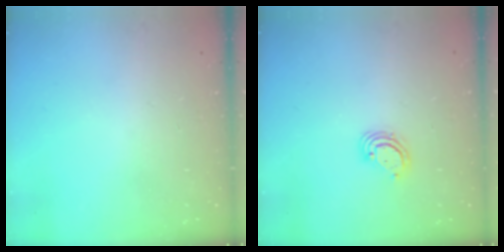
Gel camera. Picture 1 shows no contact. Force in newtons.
{"total": 3.6, "press": 3.6, "slide": 0.3}